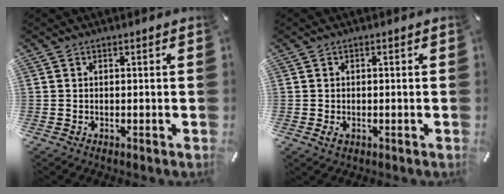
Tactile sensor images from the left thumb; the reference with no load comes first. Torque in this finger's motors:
{"motor_torque": [0.15, 0.93, 0.13, -0.15, 0.10]}